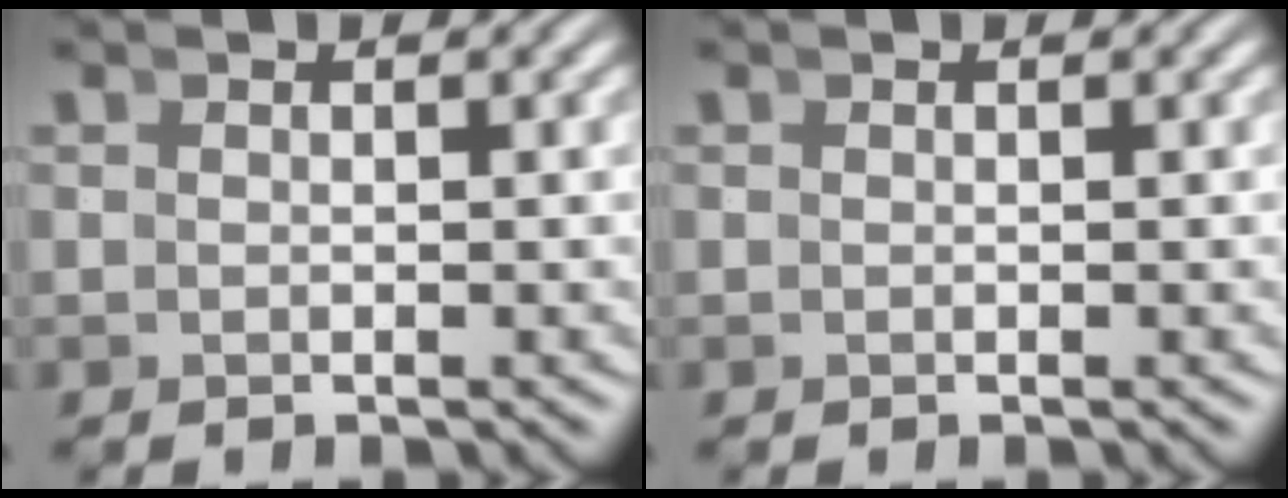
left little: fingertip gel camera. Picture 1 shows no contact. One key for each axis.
{"total": 0.0}